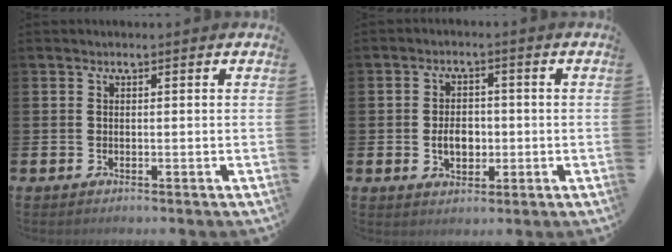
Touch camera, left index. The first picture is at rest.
{"total": 4.1, "force": [-0.6, 2.9, 2.8], "torque": [-0.041, 0.001, -0.016]}